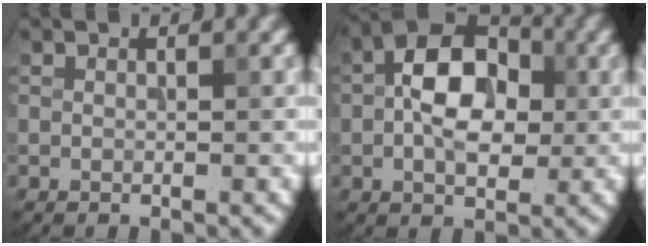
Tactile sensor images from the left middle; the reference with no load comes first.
{"total": 7.3, "force": [-0.1, 4.5, 5.8], "torque": [-0.096, 0.012, -0.013]}